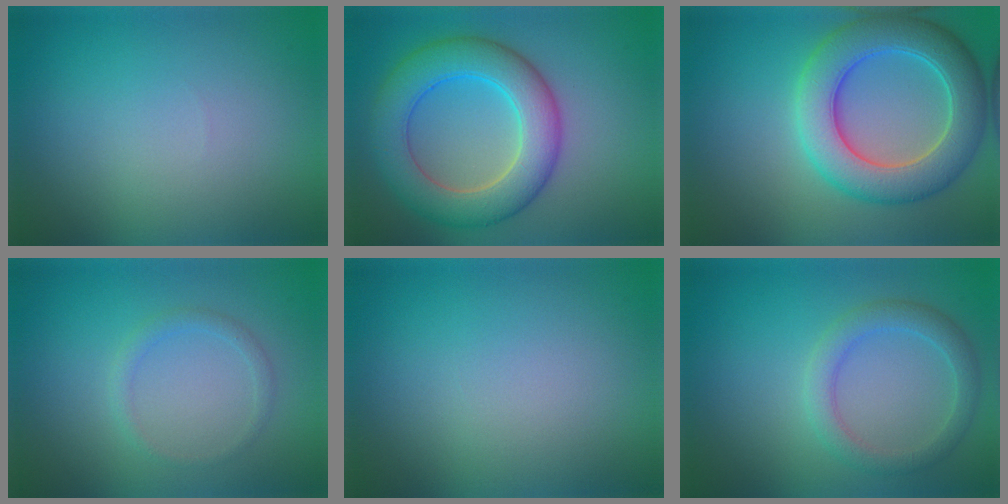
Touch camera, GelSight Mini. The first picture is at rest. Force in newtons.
{"total": 7.6, "press": 7.6, "slide": 0.1}
{"total": 7.6, "press": 7.6, "slide": 0.3}
{"total": 1.2, "press": 1.2, "slide": 0.0}
{"total": 0.0}
{"total": 2.9, "press": 2.9, "slide": 0.2}